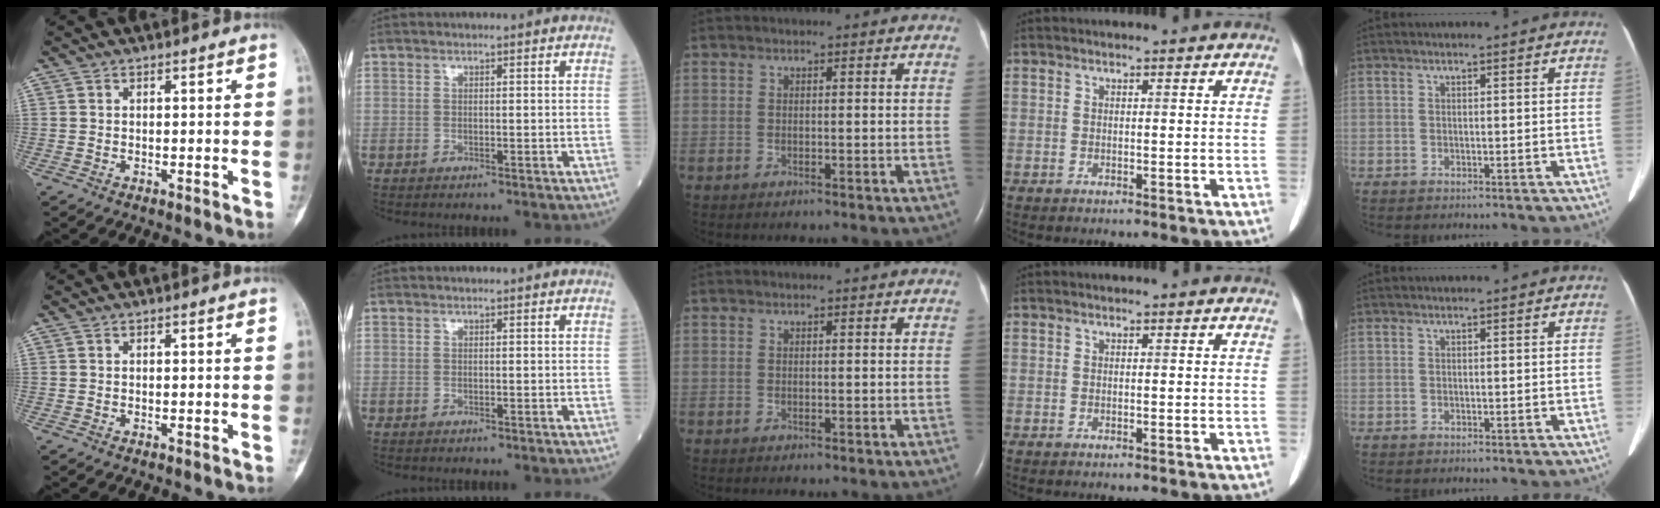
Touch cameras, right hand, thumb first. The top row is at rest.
{}